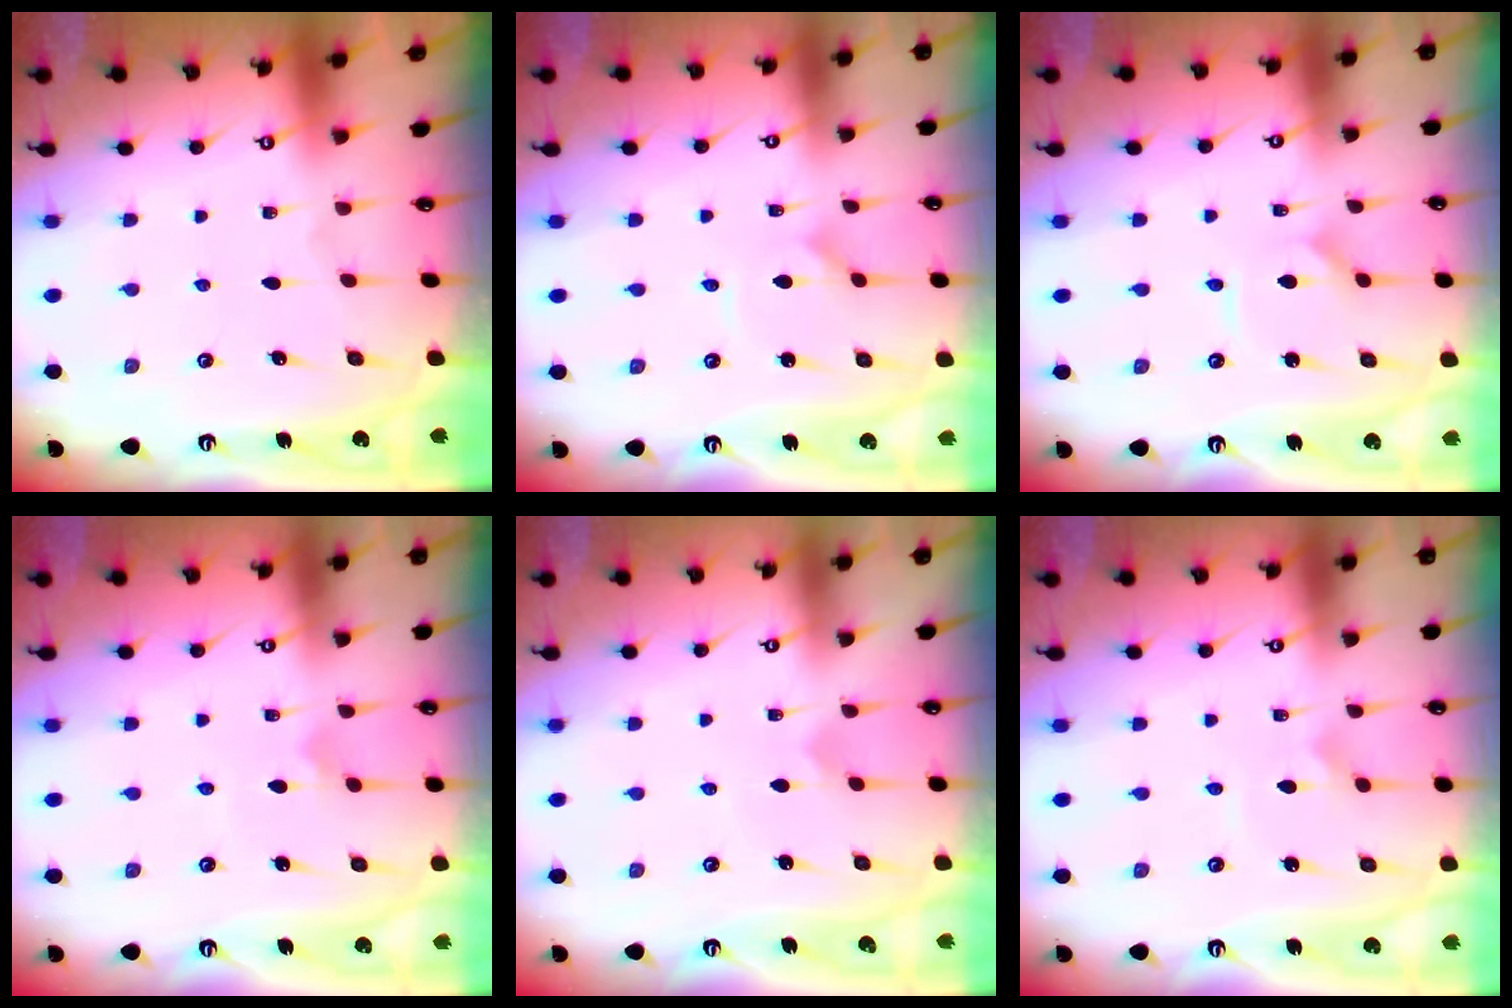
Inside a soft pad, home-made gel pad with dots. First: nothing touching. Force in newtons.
{"total": 1.9, "press": 1.9, "slide": 0.1}
{"total": 1.4, "press": 1.4, "slide": 0.1}
{"total": 4.4, "press": 4.3, "slide": 0.4}
{"total": 2.8, "press": 2.8, "slide": 0.3}
{"total": 2.4, "press": 2.4, "slide": 0.6}